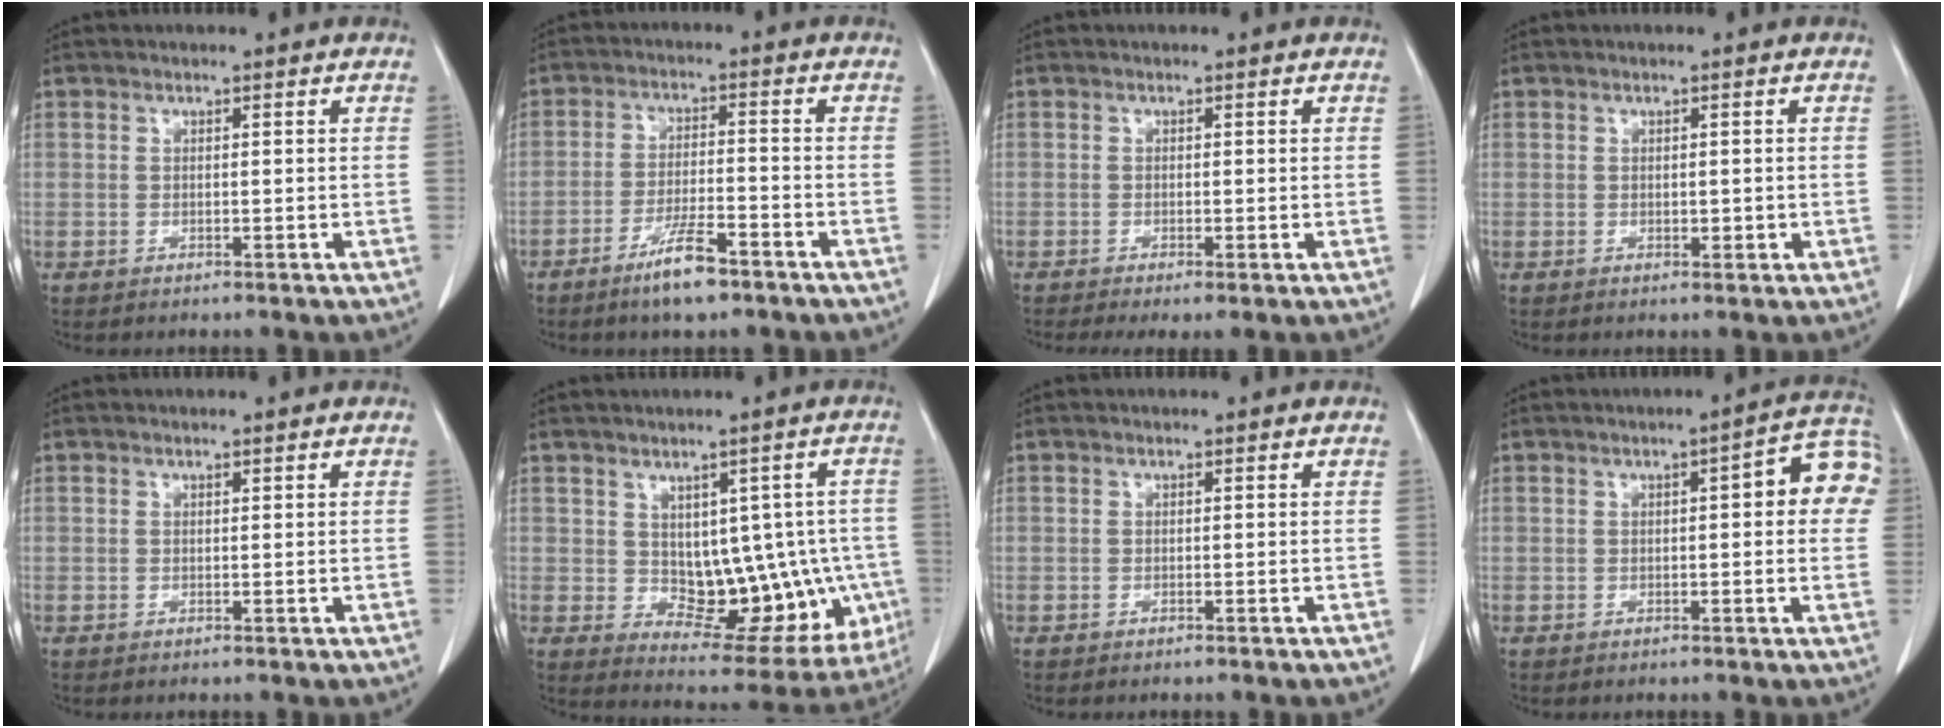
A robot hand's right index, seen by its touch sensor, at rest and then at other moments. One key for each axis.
{"total": 6.9, "fx": -4.8, "fy": 1.0, "fz": 4.9, "tx": -0.095, "ty": -0.007, "tz": -0.082}
{"total": 2.8, "fx": -1.5, "fy": 0.7, "fz": 2.3, "tx": -0.038, "ty": -0.010, "tz": -0.023}
{"total": 1.2, "fx": -0.1, "fy": 0.7, "fz": 0.9, "tx": -0.009, "ty": -0.001, "tz": 0.000}
{"total": 0.0}
{"total": 13.8, "fx": -0.9, "fy": 7.5, "fz": 11.5, "tx": -0.124, "ty": 0.015, "tz": 0.014}
{"total": 0.0}
{"total": 8.0, "fx": 1.4, "fy": 2.0, "fz": 7.6, "tx": -0.086, "ty": 0.027, "tz": 0.008}